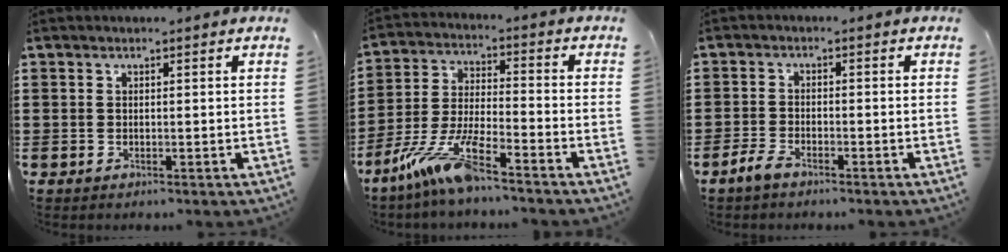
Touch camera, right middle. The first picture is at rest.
{"total": 10.3, "force": [-7.8, 0.7, 6.7], "torque": [-0.154, -0.008, -0.160]}
{"total": 3.0, "force": [-2.3, 1.1, 1.5], "torque": [-0.048, 0.000, -0.052]}